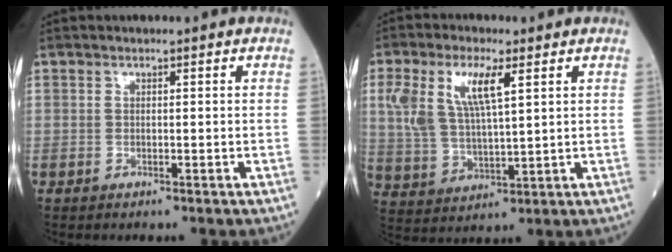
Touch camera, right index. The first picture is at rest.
{"total": 9.7, "force": [3.9, 3.0, 8.3], "torque": [-0.192, 0.015, 0.084]}